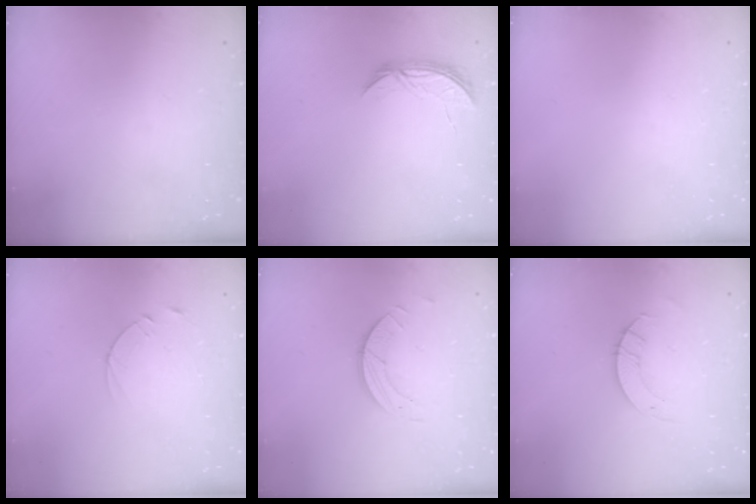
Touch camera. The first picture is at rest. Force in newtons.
{"total": 5.4, "press": 5.4, "slide": 0.5}
{"total": 0.0}
{"total": 2.4, "press": 2.3, "slide": 0.2}
{"total": 3.9, "press": 3.9, "slide": 0.1}
{"total": 3.2, "press": 3.2, "slide": 0.3}